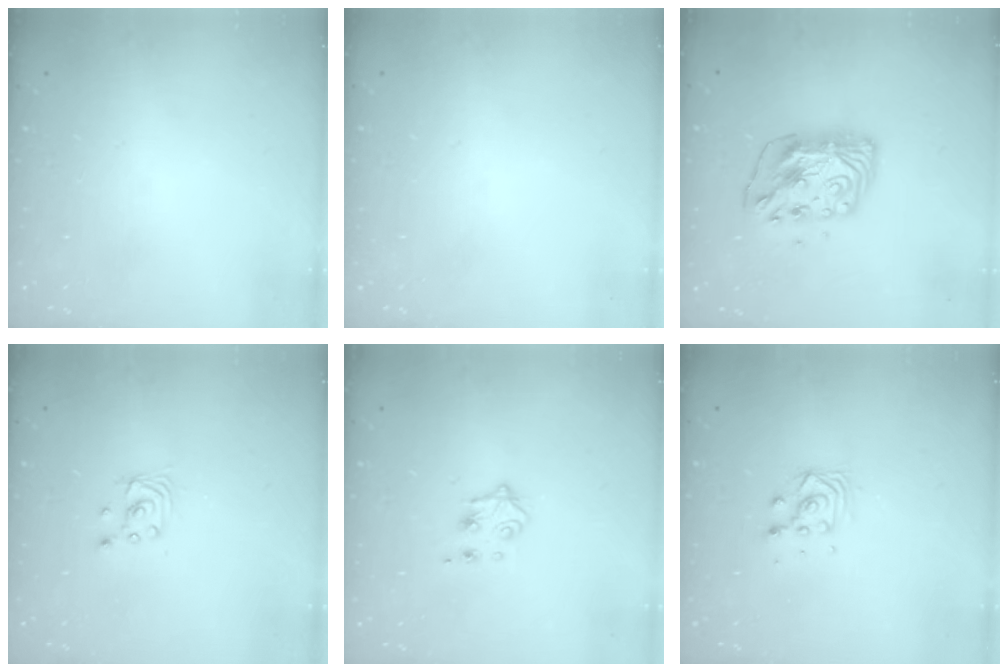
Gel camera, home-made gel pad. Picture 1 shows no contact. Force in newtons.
{"total": 0.0}
{"total": 10.2, "press": 10.2, "slide": 0.9}
{"total": 2.5, "press": 2.5, "slide": 0.1}
{"total": 4.5, "press": 4.4, "slide": 0.9}
{"total": 7.3, "press": 7.3, "slide": 0.4}